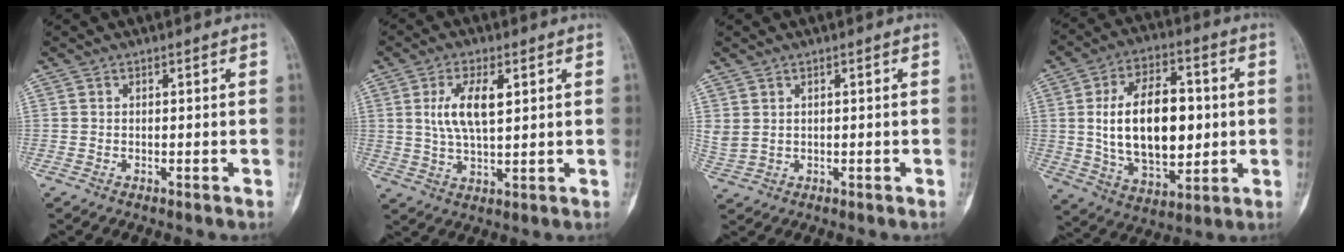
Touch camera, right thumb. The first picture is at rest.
{"total": 8.3, "force": [2.3, 3.5, 7.2], "torque": [-0.139, -0.006, 0.045]}
{"total": 2.6, "force": [0.9, 2.0, 1.4], "torque": [-0.033, 0.000, 0.027]}
{"total": 19.5, "force": [1.1, 11.2, 15.9], "torque": [-0.240, 0.000, 0.027]}